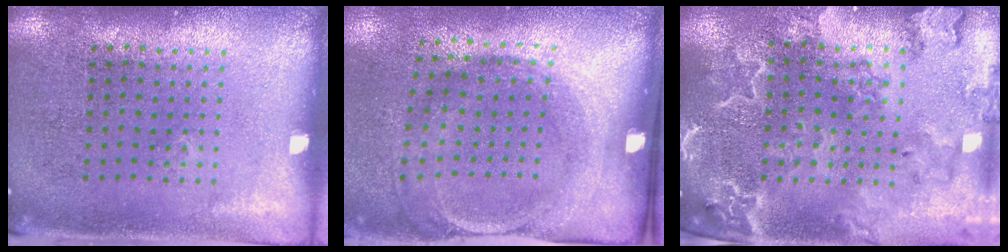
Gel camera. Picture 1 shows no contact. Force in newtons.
{"total": 1.8, "press": 1.2, "slide": 1.3}
{"total": 3.1, "press": 2.8, "slide": 1.3}